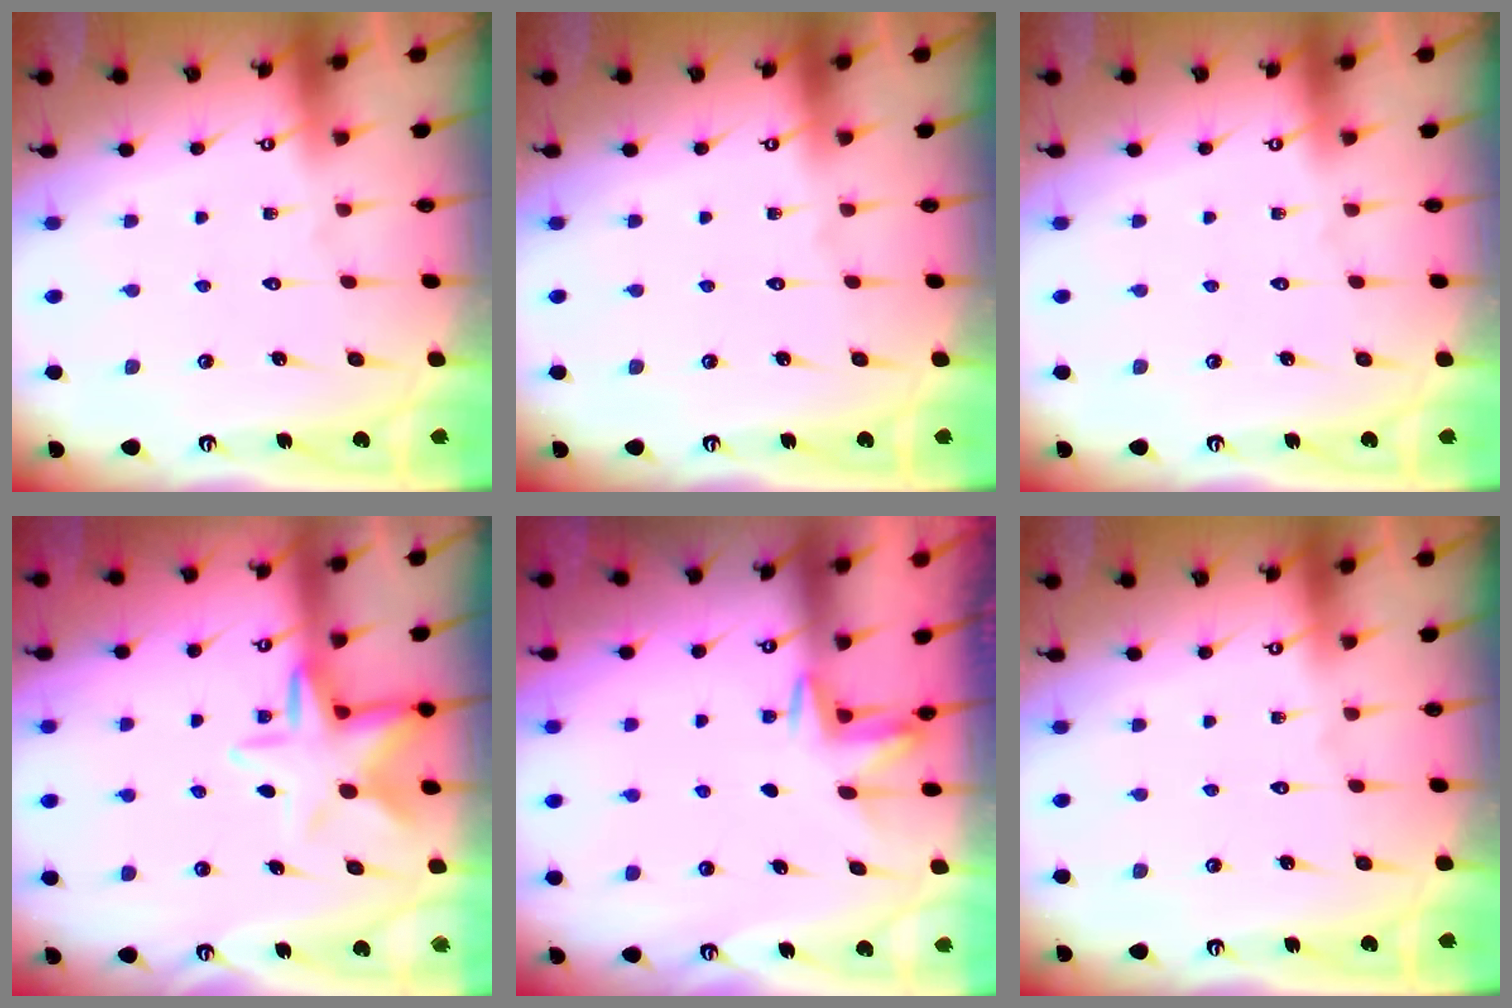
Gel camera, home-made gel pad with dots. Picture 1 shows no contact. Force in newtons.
{"total": 0.0}
{"total": 0.0}
{"total": 8.7, "press": 8.5, "slide": 1.7}
{"total": 2.7, "press": 2.7, "slide": 0.4}
{"total": 0.0}